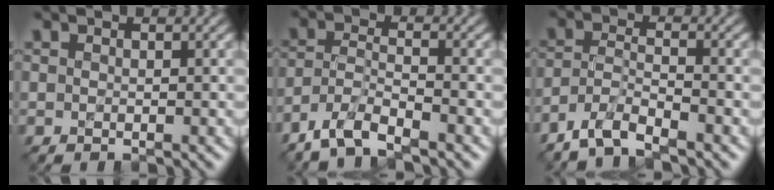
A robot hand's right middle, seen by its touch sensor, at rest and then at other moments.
{"total": 5.5, "force": [-4.4, 1.3, 3.0], "torque": [-0.065, -0.005, -0.090]}
{"total": 4.7, "force": [-3.9, 0.9, 2.4], "torque": [-0.050, -0.003, -0.082]}